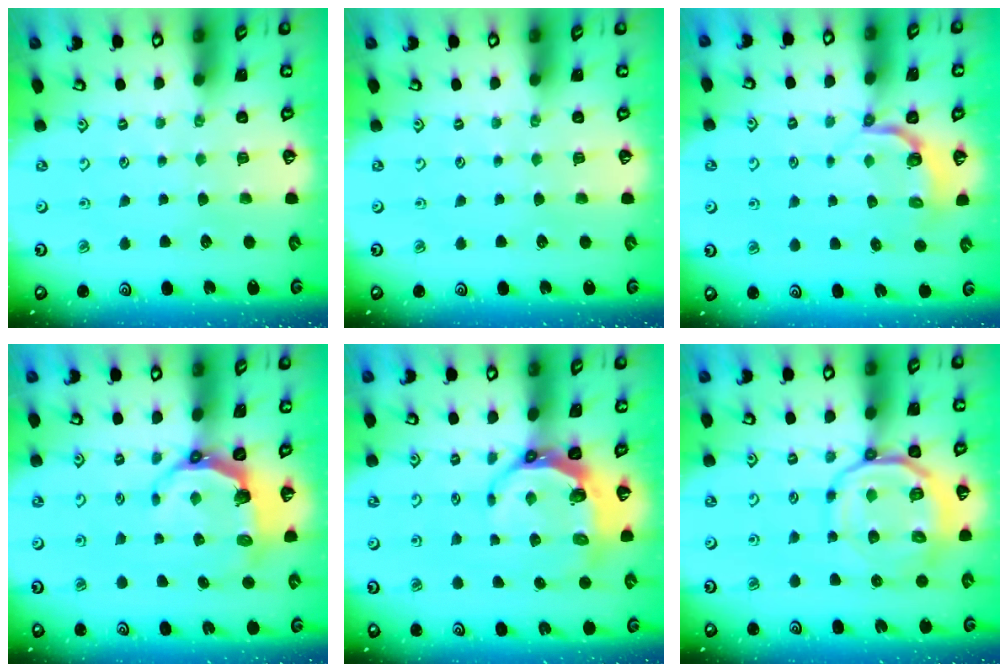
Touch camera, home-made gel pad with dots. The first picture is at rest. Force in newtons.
{"total": 0.0}
{"total": 3.9, "press": 2.5, "slide": 3.0}
{"total": 6.5, "press": 5.0, "slide": 4.1}
{"total": 7.8, "press": 6.7, "slide": 3.9}
{"total": 13.9, "press": 13.8, "slide": 1.8}